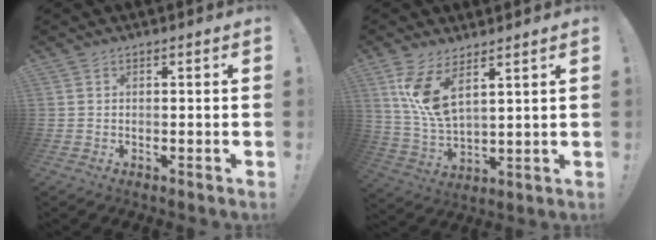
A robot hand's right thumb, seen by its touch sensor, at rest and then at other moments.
{"total": 11.1, "force": [6.3, 4.2, 8.1], "torque": [-0.160, -0.042, 0.116]}